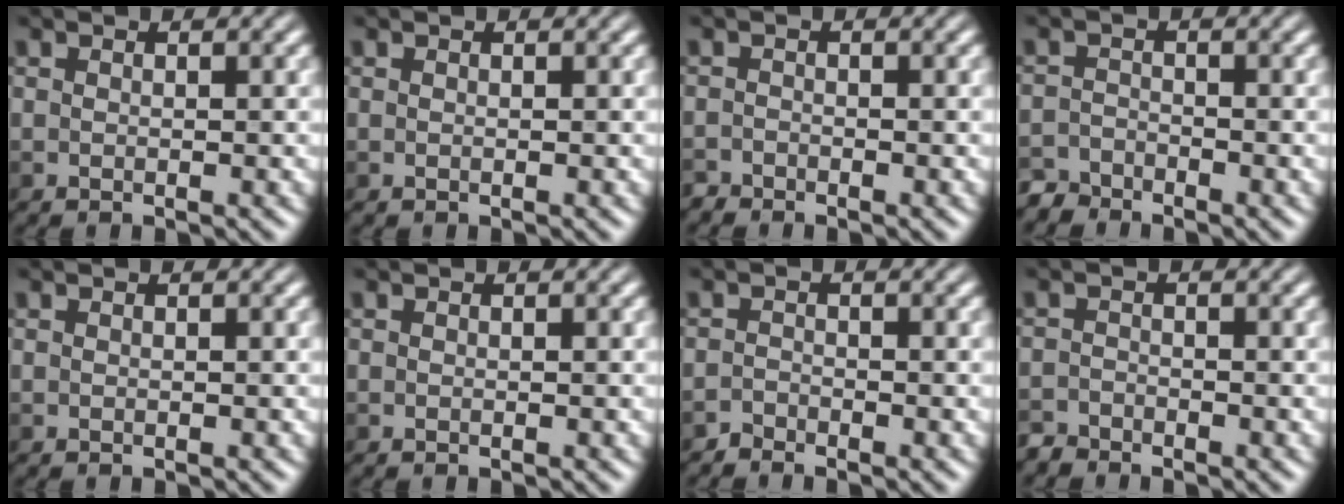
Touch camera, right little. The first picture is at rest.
{"total": 0.0}
{"total": 1.0, "force": [-1.0, 0.2, -0.1], "torque": [0.005, -0.002, -0.022]}
{"total": 2.0, "force": [-1.9, 0.6, -0.1], "torque": [0.001, 0.001, -0.044]}
{"total": 0.0}
{"total": 0.0}
{"total": 1.1, "force": [-1.1, 0.2, 0.0], "torque": [0.003, 0.001, -0.023]}
{"total": 1.5, "force": [-1.5, 0.4, -0.1], "torque": [0.003, -0.001, -0.035]}